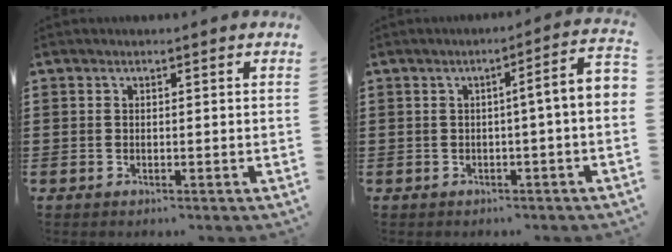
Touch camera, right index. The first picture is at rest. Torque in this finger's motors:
{"motor_torque": [1.10, -0.42, 0.58, 0.12]}